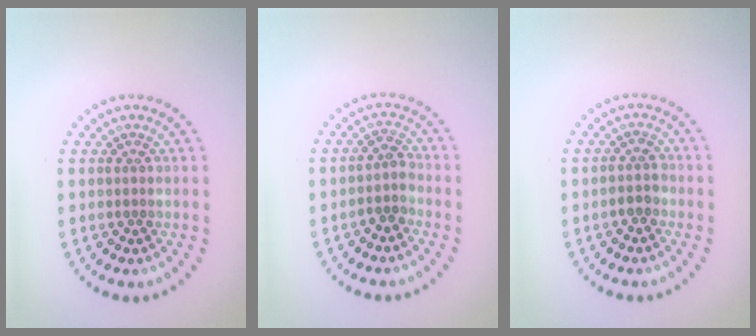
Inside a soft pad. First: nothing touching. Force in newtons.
{"total": 1.9, "press": 1.5, "slide": 1.1}
{"total": 1.7, "press": 1.6, "slide": 0.4}